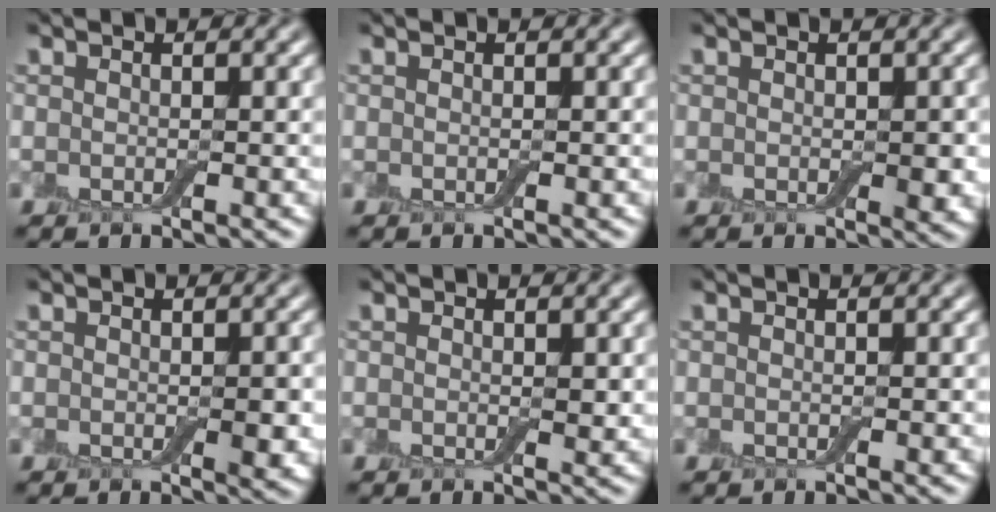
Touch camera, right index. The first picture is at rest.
{"total": 0.0}
{"total": 1.6, "force": [0.1, 0.9, 1.3], "torque": [-0.013, -0.003, 0.002]}
{"total": 1.9, "force": [-0.2, 0.8, 1.6], "torque": [-0.020, -0.006, -0.002]}
{"total": 1.0, "force": [0.2, 0.6, 0.8], "torque": [-0.008, -0.003, 0.004]}
{"total": 0.0}